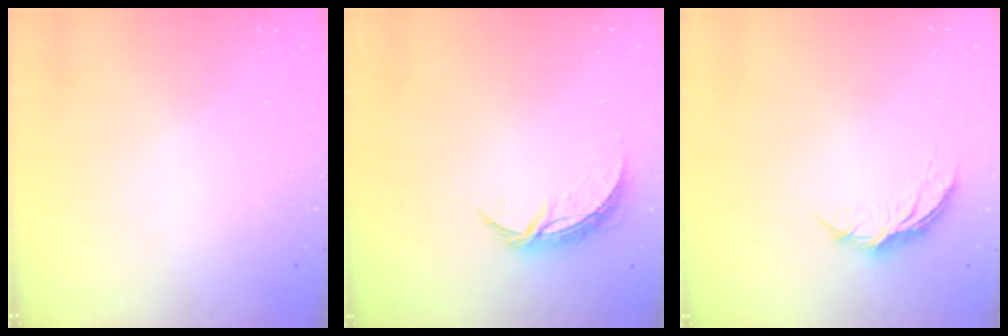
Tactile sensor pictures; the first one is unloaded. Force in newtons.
{"total": 7.2, "press": 7.2, "slide": 0.4}
{"total": 5.2, "press": 5.1, "slide": 0.5}